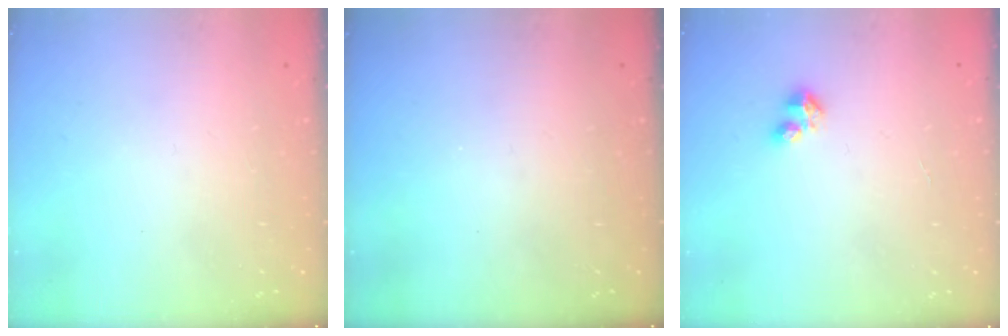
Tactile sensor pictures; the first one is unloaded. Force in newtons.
{"total": 0.0}
{"total": 3.2, "press": 3.2, "slide": 0.3}